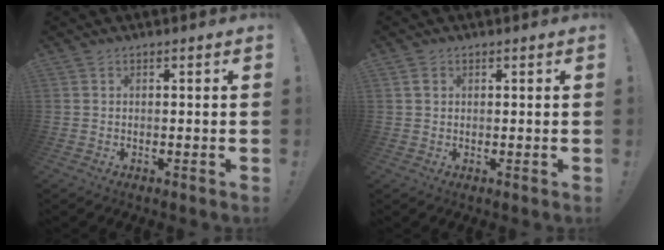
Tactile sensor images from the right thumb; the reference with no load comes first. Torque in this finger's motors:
{"motor_torque": [0.01, -0.12, -0.24, 0.24, -0.09]}